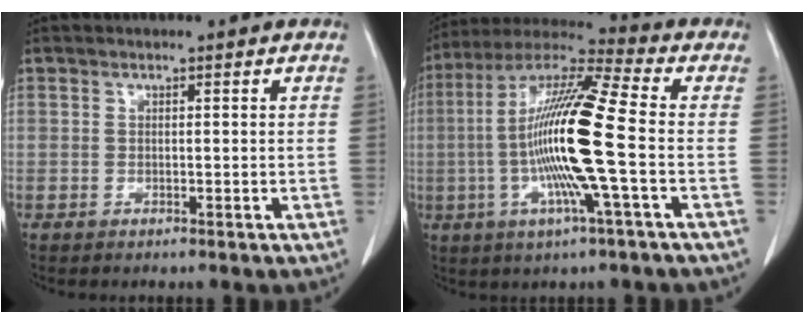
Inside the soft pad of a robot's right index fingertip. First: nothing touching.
{"total": 17.9, "force": [-2.4, 0.3, 17.8], "torque": [-0.353, -0.002, -0.058]}